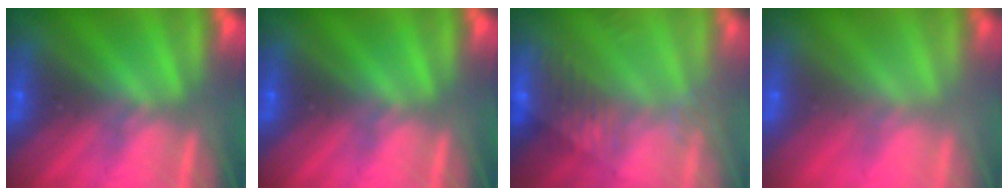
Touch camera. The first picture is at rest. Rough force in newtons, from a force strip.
{"total": 0.0}
{"total": 5.7}
{"total": 2.3}